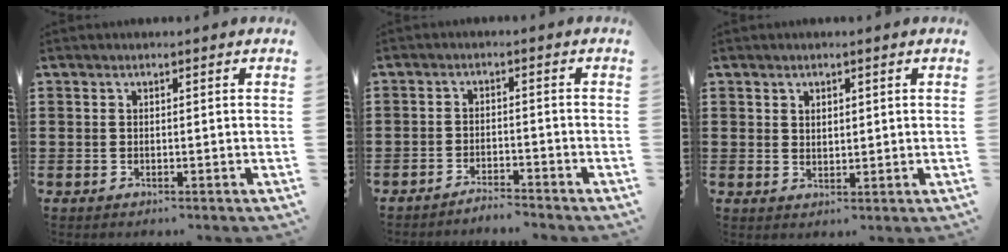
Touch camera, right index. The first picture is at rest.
{"total": 2.6, "force": [-2.6, 0.0, 0.0], "torque": [-0.005, 0.004, -0.055]}
{"total": 1.4, "force": [1.1, 0.9, 0.3], "torque": [-0.008, 0.002, 0.021]}